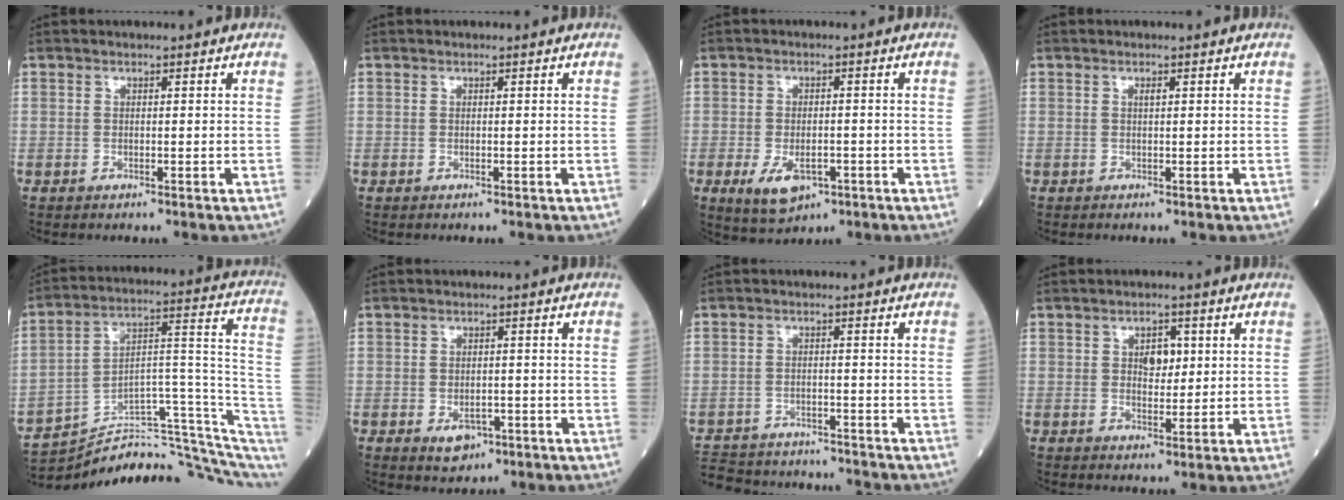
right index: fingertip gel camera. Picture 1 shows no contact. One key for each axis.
{"total": 0.0}
{"total": 6.2, "fx": -2.7, "fy": 3.3, "fz": 4.5, "tx": -0.084, "ty": -0.007, "tz": -0.034}
{"total": 0.6, "fx": 0.3, "fy": 0.1, "fz": 0.5, "tx": -0.013, "ty": -0.001, "tz": 0.005}
{"total": 19.6, "fx": -17.2, "fy": 2.3, "fz": 9.1, "tx": -0.086, "ty": 0.073, "tz": -0.254}
{"total": 3.8, "fx": -1.8, "fy": 2.5, "fz": 2.4, "tx": -0.033, "ty": 0.000, "tz": -0.018}
{"total": 14.3, "fx": -13.0, "fy": 4.4, "fz": 3.8, "tx": -0.088, "ty": 0.007, "tz": -0.182}
{"total": 3.6, "fx": 1.0, "fy": 2.1, "fz": 2.8, "tx": -0.039, "ty": 0.002, "tz": 0.016}